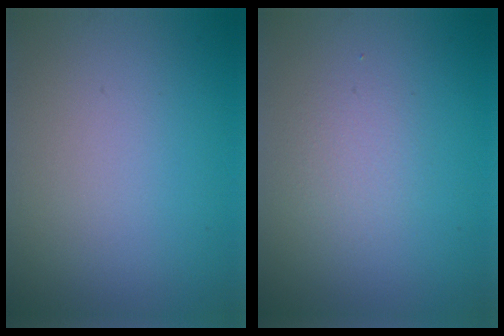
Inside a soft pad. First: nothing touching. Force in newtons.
{"total": 1.5, "press": 1.5, "slide": 0.0}